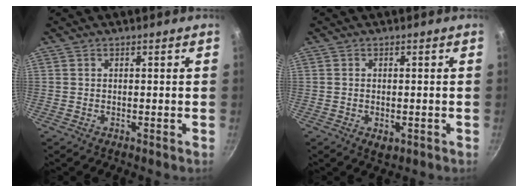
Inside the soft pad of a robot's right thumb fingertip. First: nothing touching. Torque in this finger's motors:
{"motor_torque": [-0.32, 0.07, -0.19, -0.03, -0.06]}